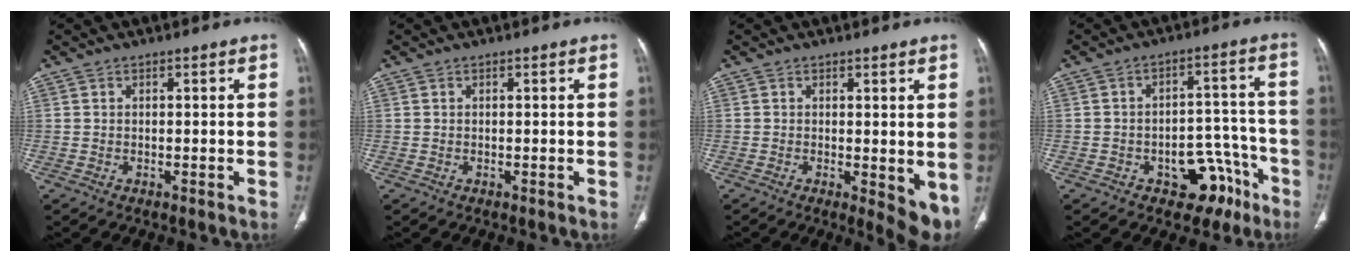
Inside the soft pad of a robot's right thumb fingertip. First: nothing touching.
{"total": 0.0}
{"total": 6.3, "force": [-0.4, 2.4, 5.8], "torque": [-0.071, -0.017, -0.002]}
{"total": 11.3, "force": [-6.3, 7.2, 6.1], "torque": [-0.030, 0.063, -0.078]}